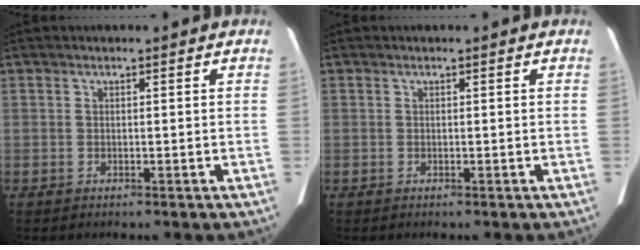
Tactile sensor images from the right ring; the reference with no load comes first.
{"total": 0.0}